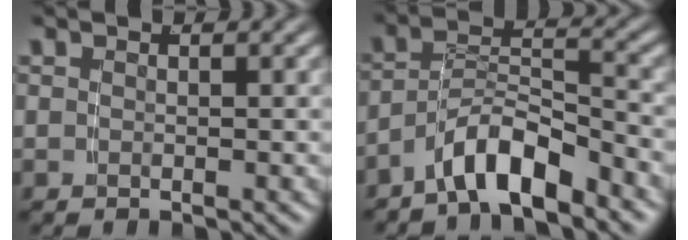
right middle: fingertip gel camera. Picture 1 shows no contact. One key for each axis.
{"total": 5.0, "fx": -3.5, "fy": 1.9, "fz": 3.1, "tx": -0.042, "ty": 0.004, "tz": -0.062}